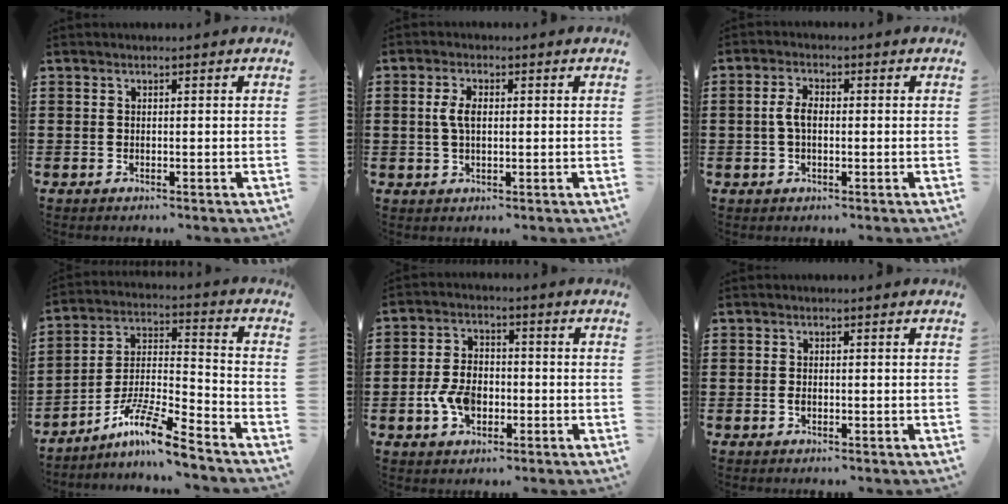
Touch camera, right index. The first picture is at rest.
{"total": 3.4, "force": [0.3, 1.5, 3.0], "torque": [-0.068, 0.003, 0.001]}
{"total": 3.4, "force": [-0.3, 1.5, 3.0], "torque": [-0.072, -0.002, -0.011]}
{"total": 10.5, "force": [-8.5, 0.6, 6.2], "torque": [-0.121, 0.007, -0.166]}
{"total": 6.0, "force": [-1.7, 4.0, 4.2], "torque": [-0.104, 0.003, -0.036]}
{"total": 0.7, "force": [-0.3, 0.4, 0.5], "torque": [-0.011, -0.001, -0.005]}